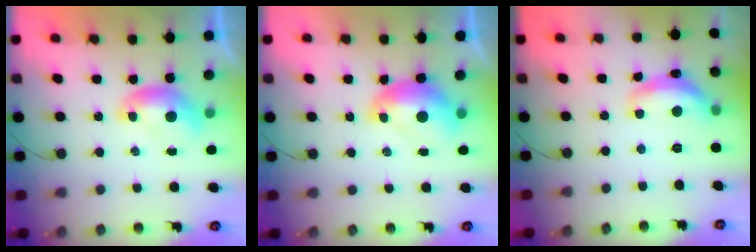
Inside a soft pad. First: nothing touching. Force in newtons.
{"total": 2.4, "press": 2.3, "slide": 0.7}
{"total": 7.1, "press": 7.1, "slide": 0.7}